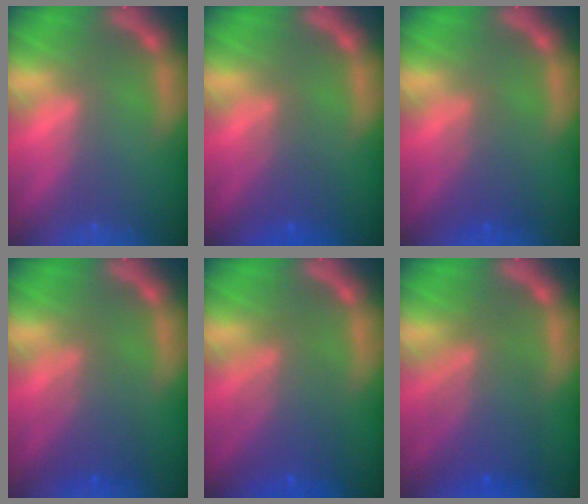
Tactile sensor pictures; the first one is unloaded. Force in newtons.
{"total": 3.0}
{"total": 2.9}
{"total": 4.0}
{"total": 5.6}
{"total": 6.6}